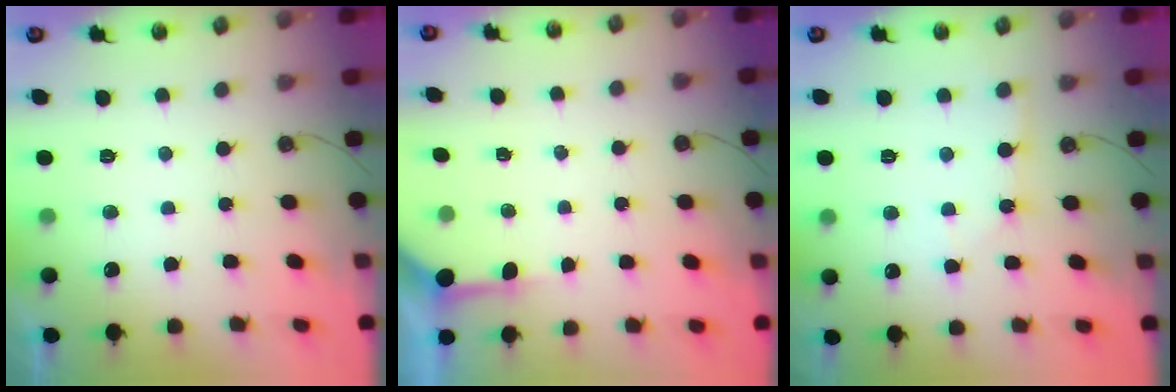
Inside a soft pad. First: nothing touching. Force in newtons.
{"total": 3.9, "press": 3.9, "slide": 0.4}
{"total": 4.8, "press": 4.8, "slide": 0.6}